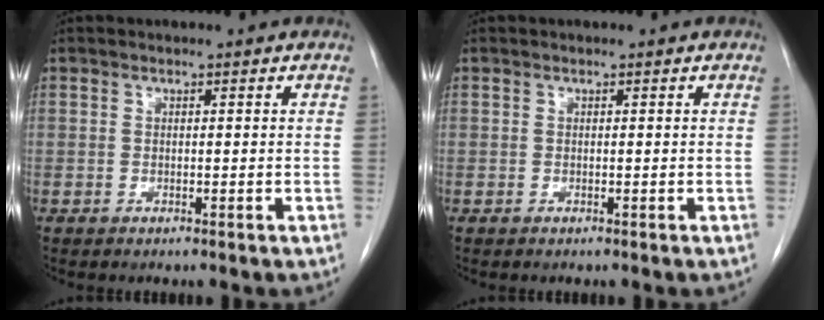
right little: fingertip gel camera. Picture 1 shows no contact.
{"total": 0.0}